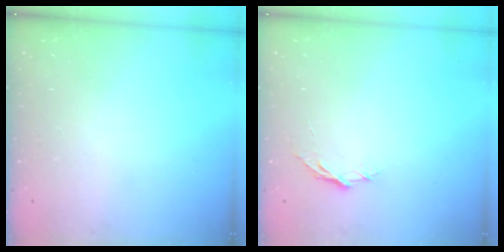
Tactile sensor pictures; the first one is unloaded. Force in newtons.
{"total": 3.7, "press": 3.6, "slide": 0.4}